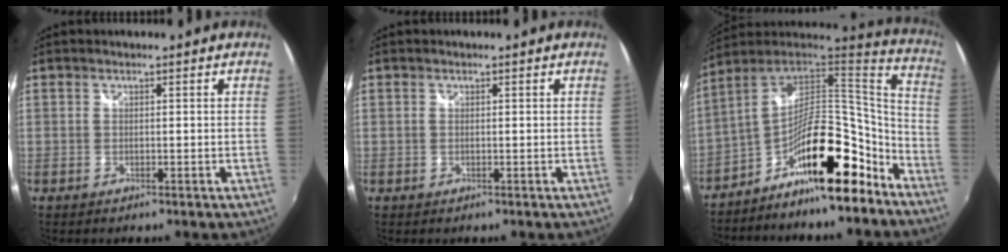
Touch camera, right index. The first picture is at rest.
{"total": 0.0}
{"total": 19.8, "force": [-11.0, 6.7, 15.0], "torque": [-0.235, 0.020, -0.187]}